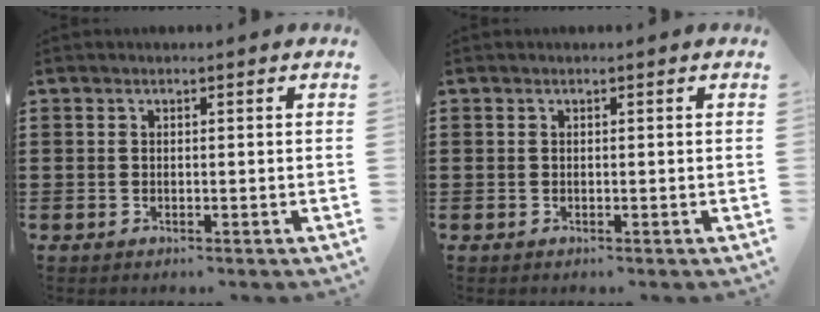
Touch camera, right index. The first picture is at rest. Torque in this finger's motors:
{"motor_torque": [-0.09, 0.10, 0.00, -0.01]}